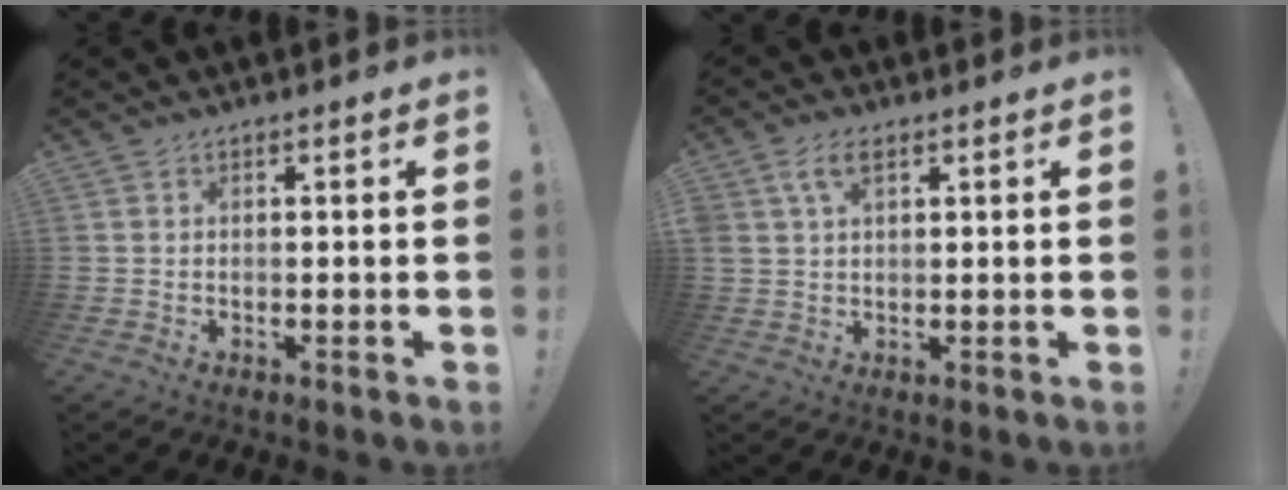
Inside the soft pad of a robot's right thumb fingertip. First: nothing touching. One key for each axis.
{"total": 5.0, "fx": 2.3, "fy": 2.7, "fz": 3.5, "tx": -0.070, "ty": 0.003, "tz": 0.045}